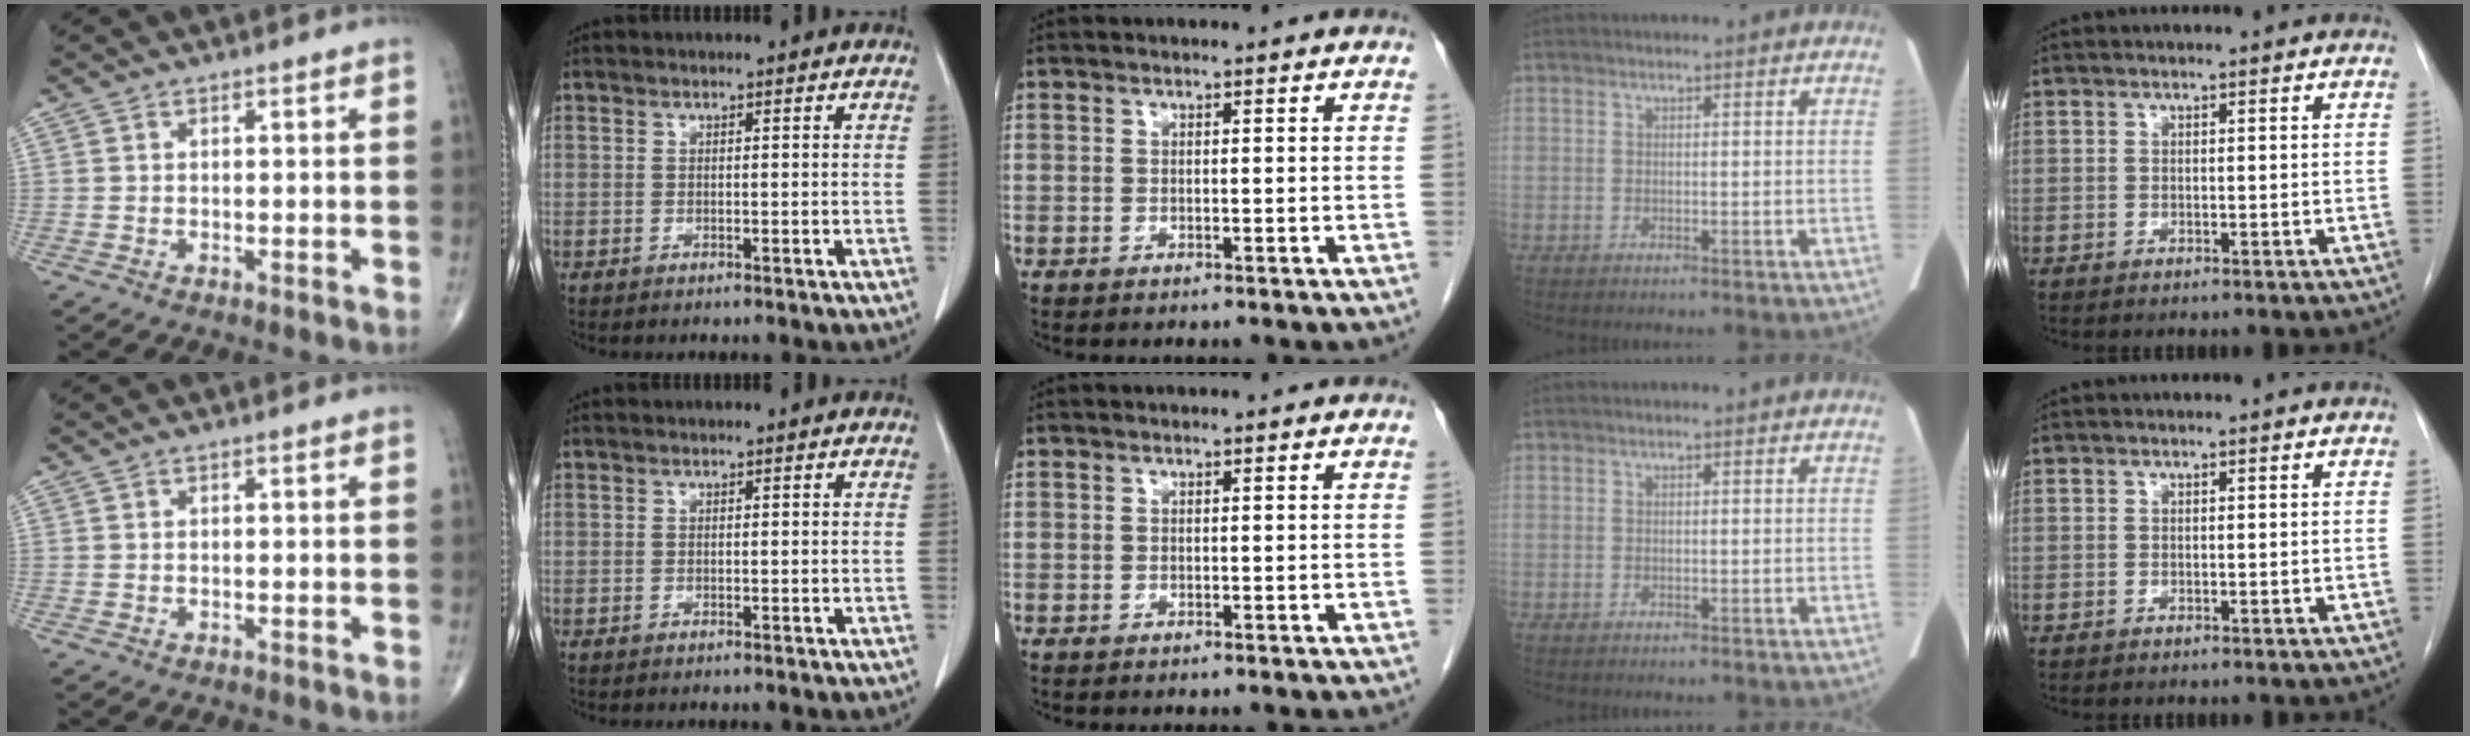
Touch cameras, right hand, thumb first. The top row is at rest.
{}